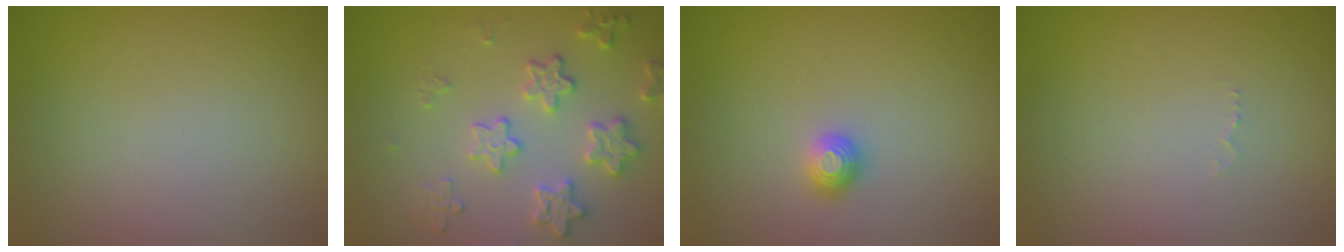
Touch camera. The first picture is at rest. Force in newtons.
{"total": 3.6, "press": 3.6, "slide": 0.4}
{"total": 1.2, "press": 1.1, "slide": 0.3}
{"total": 0.5, "press": 0.5, "slide": 0.1}